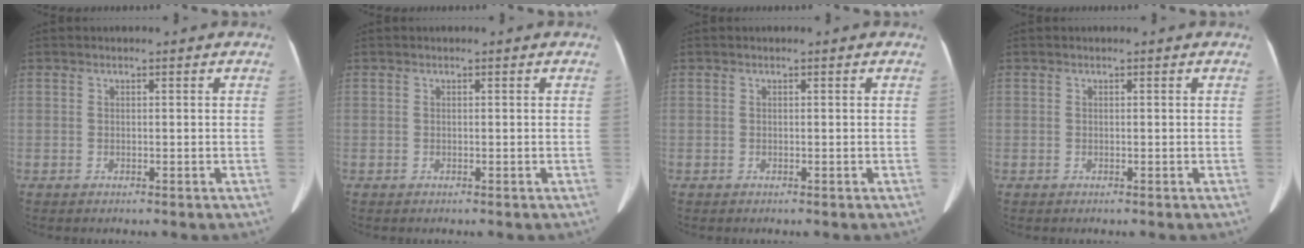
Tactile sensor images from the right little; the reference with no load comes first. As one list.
[{"total": 0.0}, {"total": 0.0}, {"total": 0.0}]